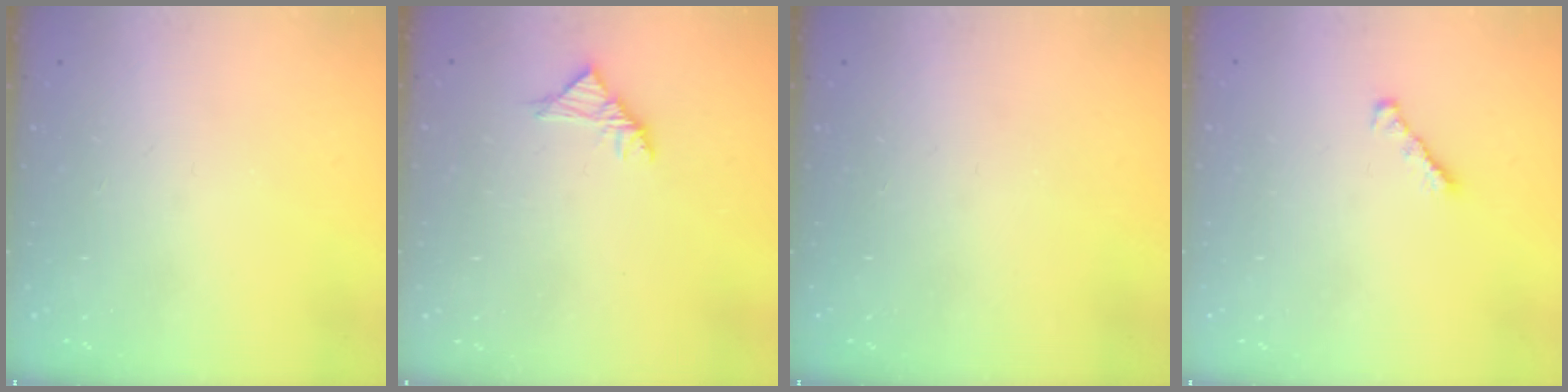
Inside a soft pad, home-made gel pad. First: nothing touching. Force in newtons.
{"total": 3.5, "press": 3.4, "slide": 0.9}
{"total": 0.0}
{"total": 2.5, "press": 2.4, "slide": 0.6}